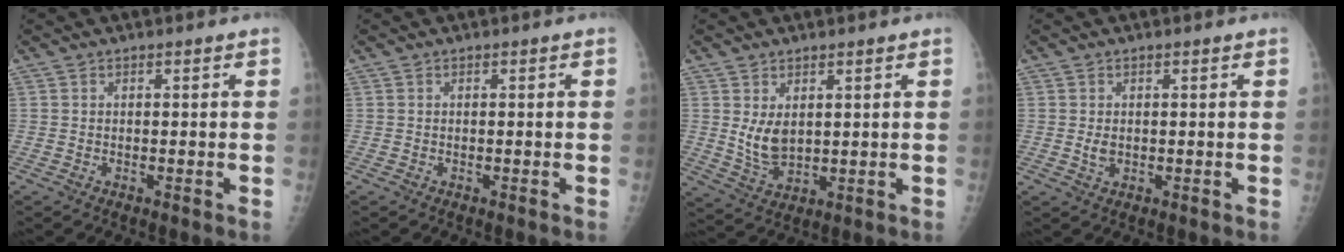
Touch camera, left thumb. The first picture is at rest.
{"total": 0.0}
{"total": 5.8, "force": [1.8, 3.5, 4.3], "torque": [-0.067, -0.024, 0.046]}
{"total": 1.8, "force": [0.3, 1.2, 1.3], "torque": [-0.021, -0.004, 0.009]}